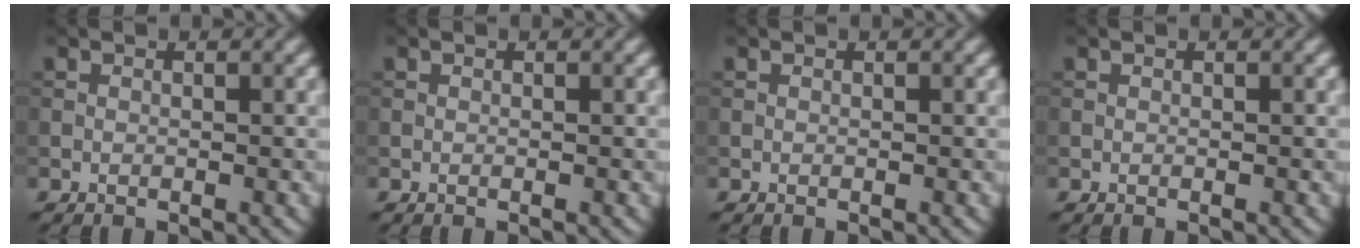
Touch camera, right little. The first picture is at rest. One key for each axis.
{"total": 0.0}
{"total": 0.0}
{"total": 0.0}